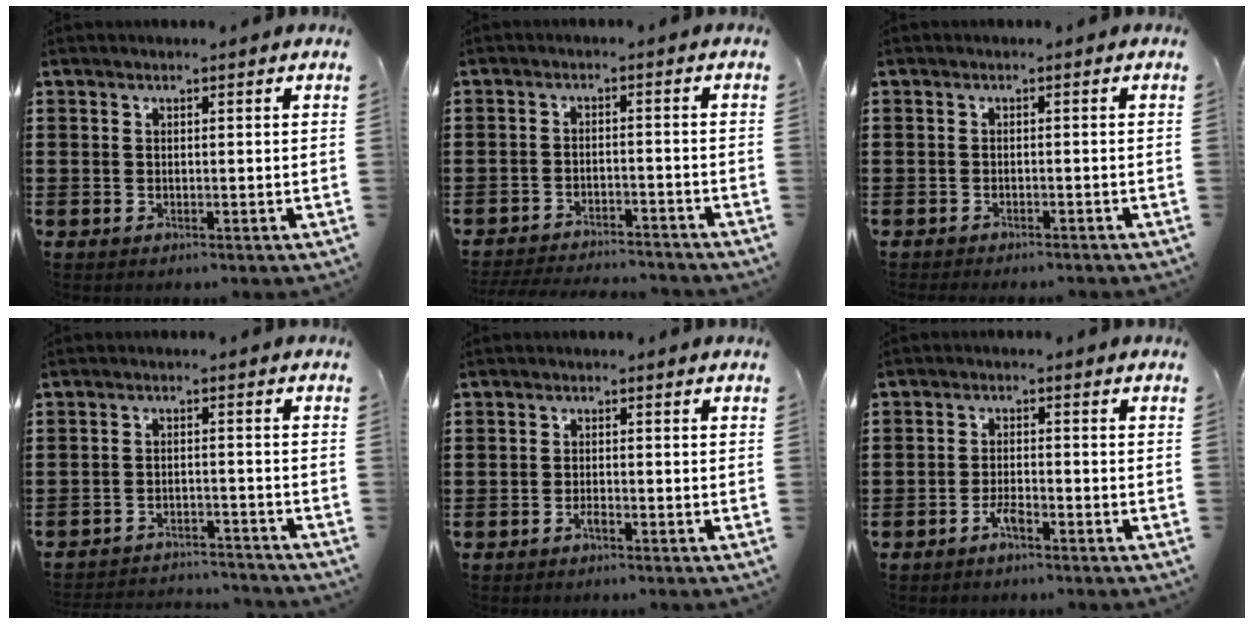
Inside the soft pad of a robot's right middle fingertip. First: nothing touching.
{"total": 3.7, "force": [-3.7, 0.3, 0.4], "torque": [-0.017, -0.001, -0.080]}
{"total": 1.0, "force": [-1.0, 0.0, 0.0], "torque": [-0.004, -0.001, -0.020]}
{"total": 3.3, "force": [-3.3, 0.2, 0.1], "torque": [-0.008, 0.001, -0.070]}
{"total": 1.2, "force": [-1.0, 0.4, 0.5], "torque": [-0.014, -0.001, -0.020]}
{"total": 2.7, "force": [-2.0, 0.7, 1.7], "torque": [-0.038, 0.003, -0.041]}